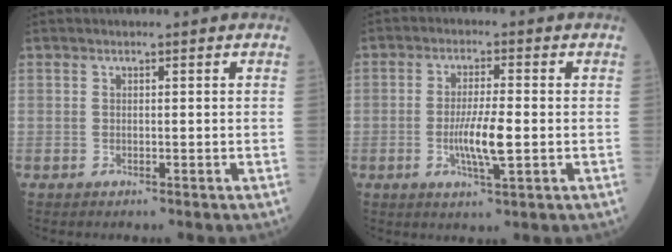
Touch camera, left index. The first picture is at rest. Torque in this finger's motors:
{"motor_torque": [1.10, 0.03, 0.23, 0.07]}